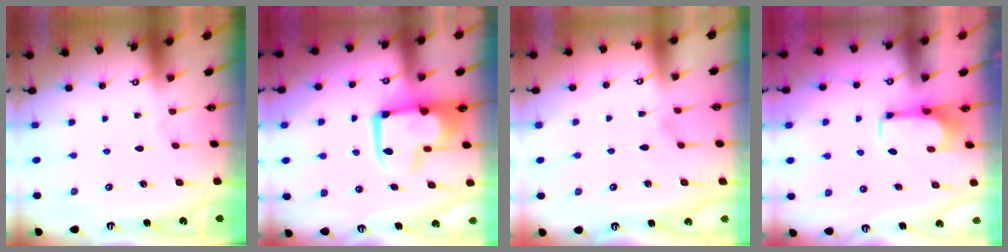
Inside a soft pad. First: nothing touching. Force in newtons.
{"total": 8.4, "press": 8.3, "slide": 1.2}
{"total": 0.8, "press": 0.0, "slide": 0.8}
{"total": 1.5, "press": 1.4, "slide": 0.4}